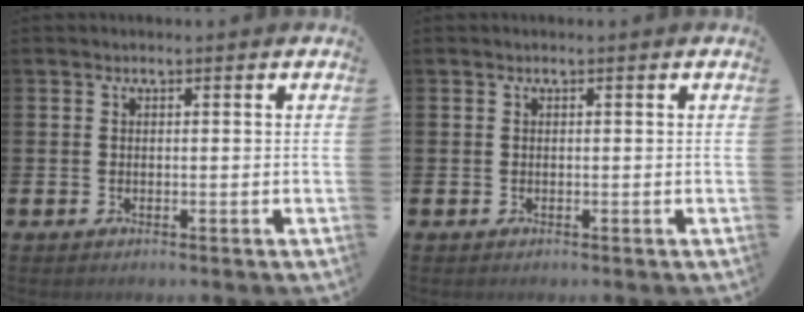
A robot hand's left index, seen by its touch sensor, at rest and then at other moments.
{"total": 0.0}